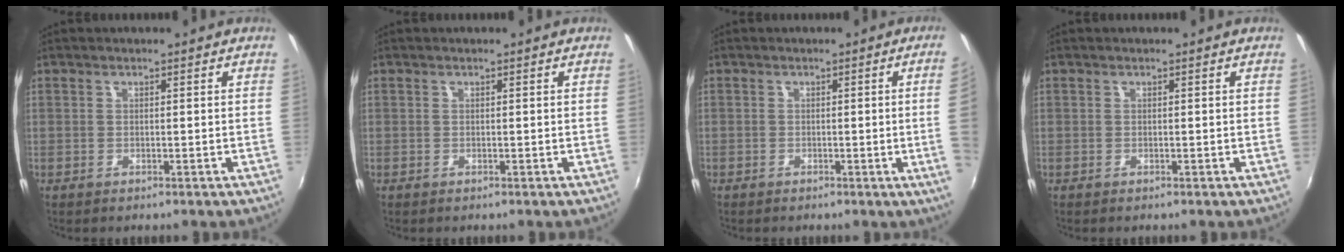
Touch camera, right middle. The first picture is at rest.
{"total": 0.0}
{"total": 4.4, "force": [0.0, -2.0, 4.0], "torque": [-0.062, -0.010, 0.003]}
{"total": 0.0}